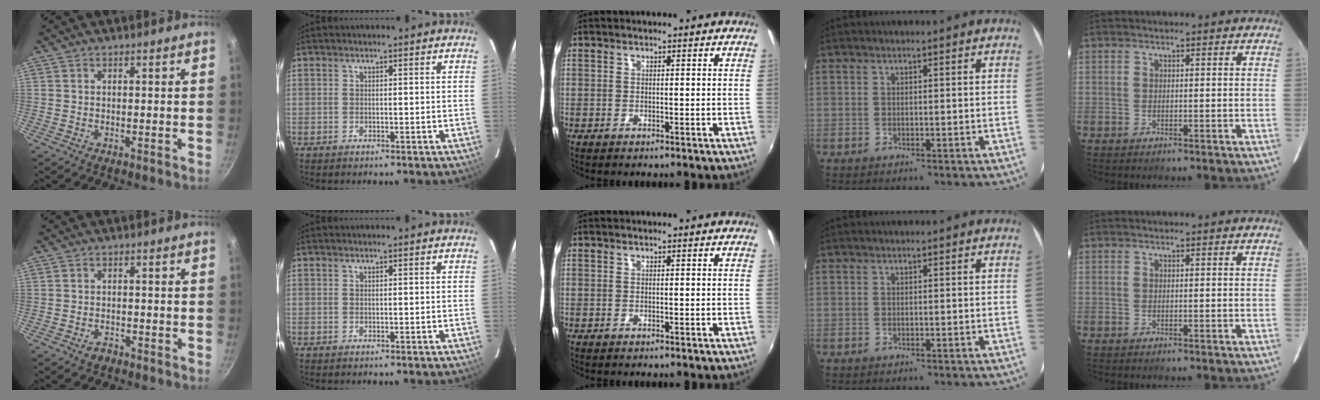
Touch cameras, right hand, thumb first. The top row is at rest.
{"thumb": {"total": 1.9, "force": [-1.3, 1.1, 0.8], "torque": [-0.009, 0.015, -0.021]}}